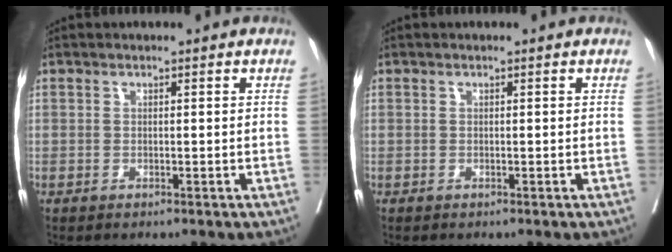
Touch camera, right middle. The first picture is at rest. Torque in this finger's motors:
{"motor_torque": [0.97, -1.17, -0.32, -0.21]}